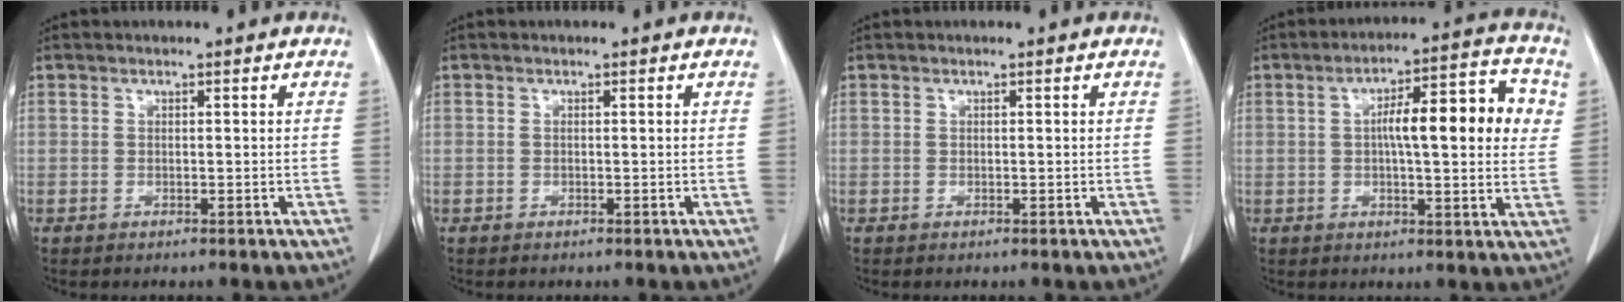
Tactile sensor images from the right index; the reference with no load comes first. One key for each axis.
{"total": 0.0}
{"total": 0.0}
{"total": 12.9, "fx": 2.3, "fy": 2.9, "fz": 12.4, "tx": -0.176, "ty": 0.033, "tz": 0.026}